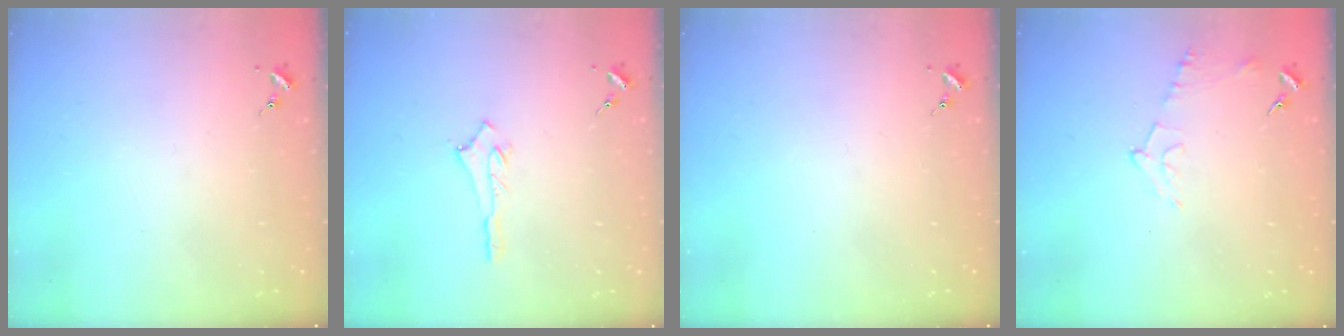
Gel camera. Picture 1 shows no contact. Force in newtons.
{"total": 2.9, "press": 2.9, "slide": 0.2}
{"total": 0.0}
{"total": 5.4, "press": 5.3, "slide": 1.2}